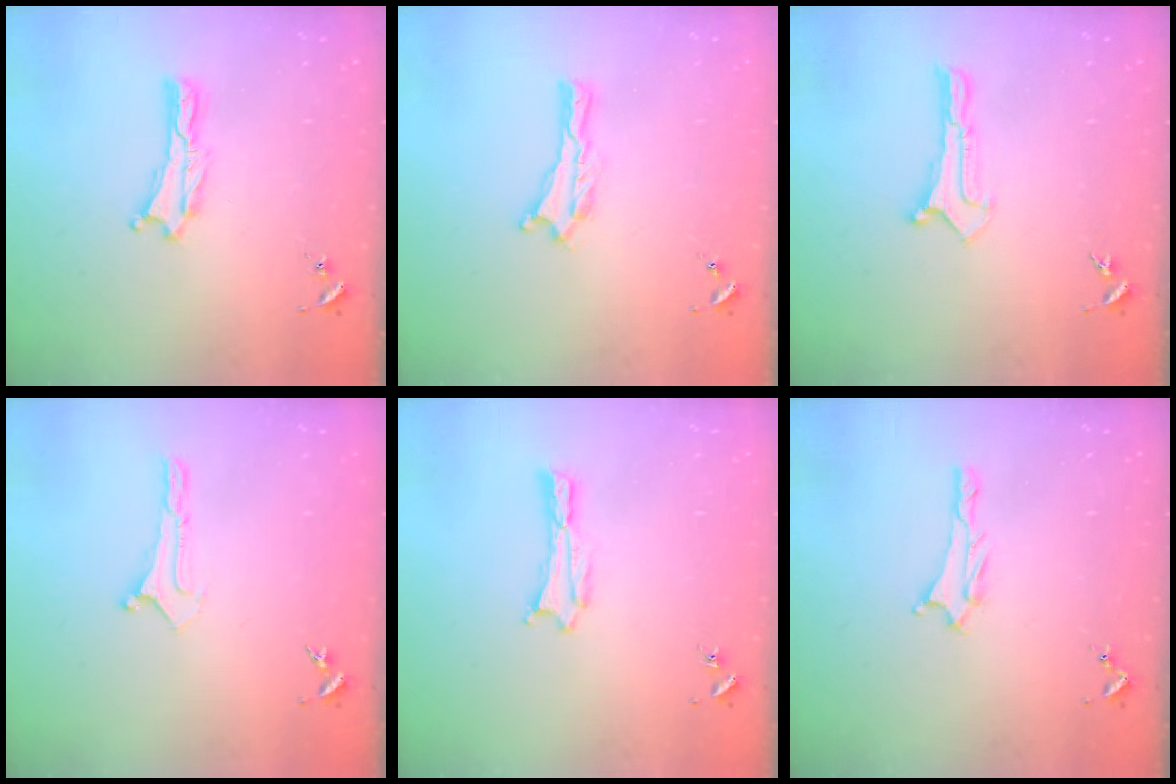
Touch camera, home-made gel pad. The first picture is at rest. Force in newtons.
{"total": 0.0}
{"total": 0.0}
{"total": 0.0}
{"total": 0.7, "press": 0.7, "slide": 0.1}
{"total": 0.8, "press": 0.8, "slide": 0.1}